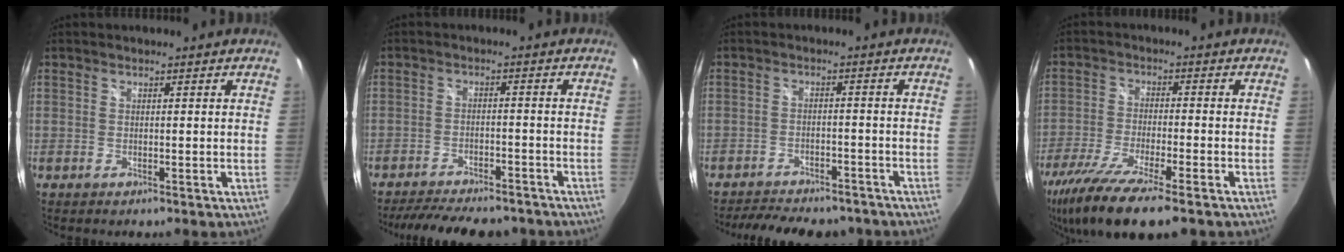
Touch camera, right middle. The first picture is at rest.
{"total": 16.0, "force": [-13.5, 4.8, 7.1], "torque": [-0.144, -0.017, -0.183]}
{"total": 14.4, "force": [-12.2, 4.8, 5.9], "torque": [-0.126, -0.008, -0.160]}
{"total": 15.9, "force": [-11.6, 2.6, 10.5], "torque": [-0.221, -0.055, -0.208]}